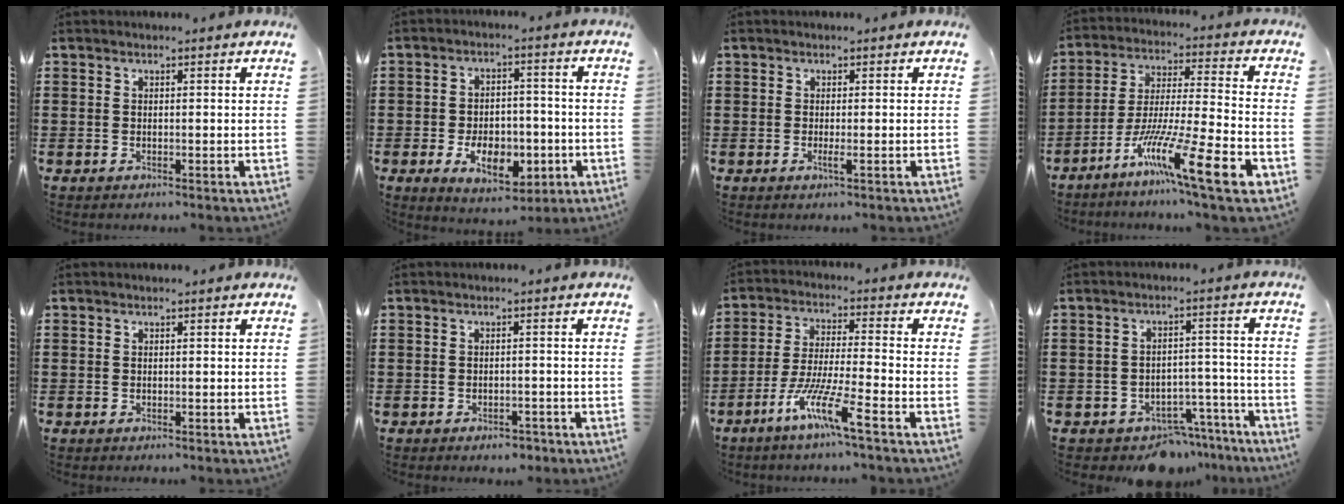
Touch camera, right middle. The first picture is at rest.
{"total": 7.8, "force": [-3.2, 4.4, 5.5], "torque": [-0.073, 0.004, -0.060]}
{"total": 1.0, "force": [-0.3, 0.0, 0.9], "torque": [-0.018, -0.004, -0.004]}
{"total": 14.2, "force": [-8.7, 0.9, 11.1], "torque": [-0.203, -0.001, -0.159]}
{"total": 0.0}
{"total": 1.6, "force": [-1.5, 0.6, 0.3], "torque": [-0.012, -0.002, -0.031]}
{"total": 8.9, "force": [-5.7, 0.5, 6.9], "torque": [-0.135, -0.004, -0.109]}
{"total": 5.5, "force": [-5.0, 2.1, 1.0], "torque": [-0.017, 0.022, -0.098]}